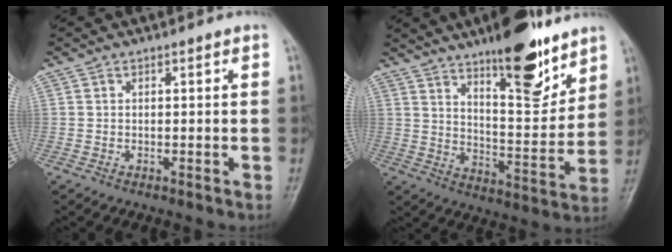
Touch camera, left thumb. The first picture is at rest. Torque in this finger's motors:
{"motor_torque": [2.26, 1.17, 1.30, -1.47, 0.10]}